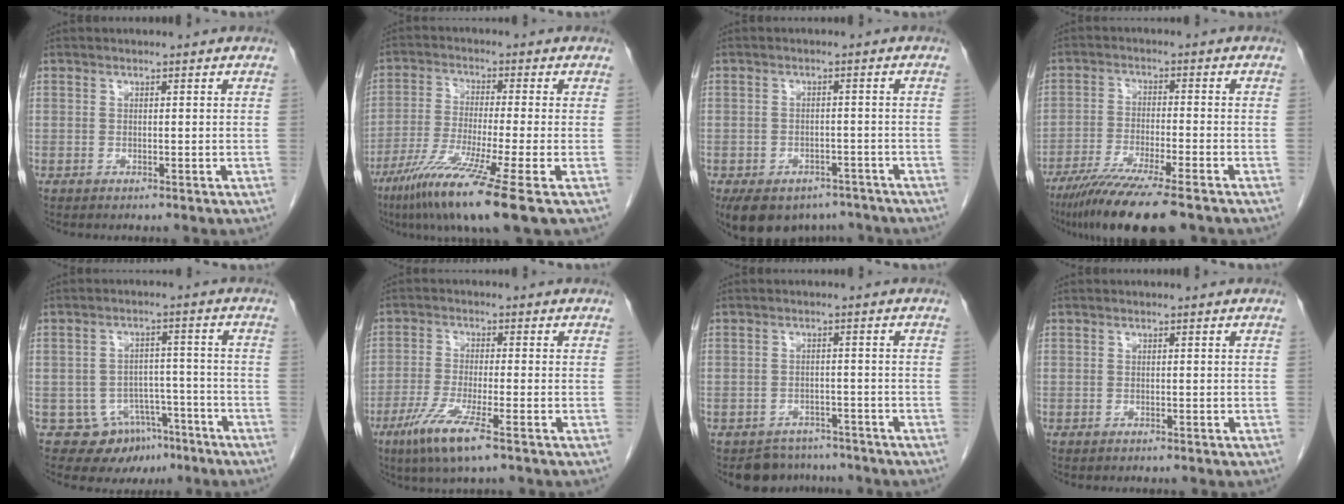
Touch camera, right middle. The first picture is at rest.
{"total": 12.4, "force": [-7.2, -1.3, 10.0], "torque": [-0.198, -0.045, -0.130]}
{"total": 11.4, "force": [-8.4, 6.6, 4.1], "torque": [-0.081, 0.003, -0.108]}
{"total": 12.3, "force": [-9.4, 0.4, 8.0], "torque": [-0.135, -0.035, -0.152]}
{"total": 7.5, "force": [-4.7, 5.6, 1.4], "torque": [-0.009, 0.018, -0.061]}
{"total": 7.7, "force": [-4.4, 0.2, 6.3], "torque": [-0.133, -0.024, -0.082]}
{"total": 5.6, "force": [-5.0, 2.5, -0.3], "torque": [0.011, 0.010, -0.068]}
{"total": 0.0}